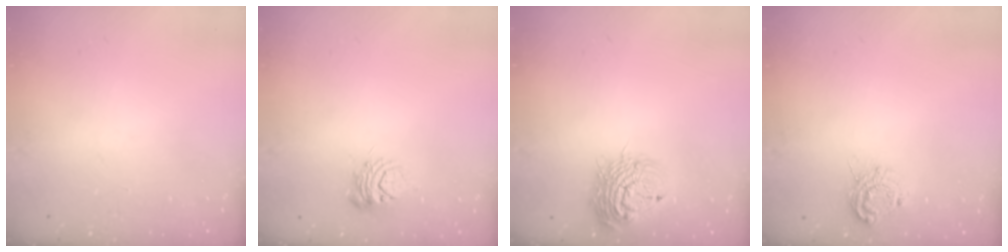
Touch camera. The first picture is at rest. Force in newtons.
{"total": 6.3, "press": 6.3, "slide": 0.6}
{"total": 12.8, "press": 12.7, "slide": 1.6}
{"total": 8.8, "press": 8.8, "slide": 0.5}